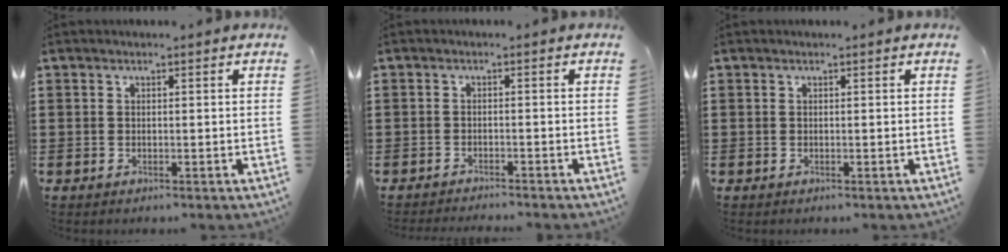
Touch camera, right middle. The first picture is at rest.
{"total": 1.3, "force": [-1.3, -0.2, 0.1], "torque": [-0.003, 0.002, -0.026]}
{"total": 0.0}